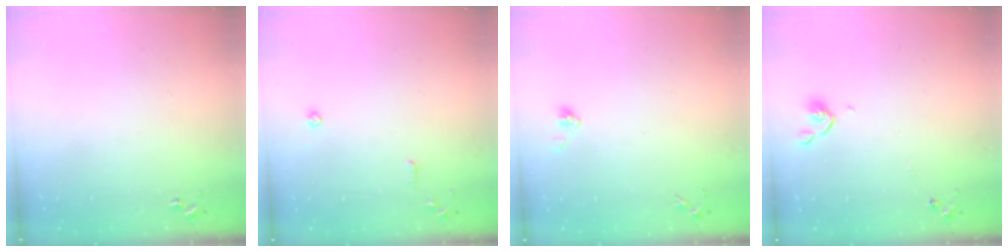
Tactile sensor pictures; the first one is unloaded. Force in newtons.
{"total": 8.9, "press": 8.9, "slide": 1.0}
{"total": 4.5, "press": 4.3, "slide": 1.3}
{"total": 4.8, "press": 4.8, "slide": 0.6}